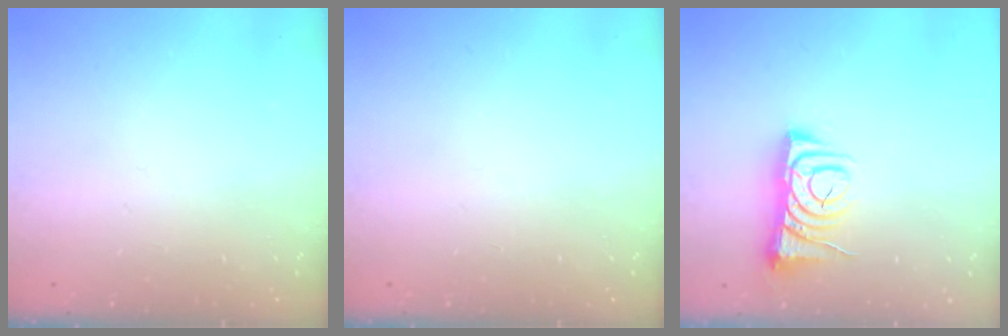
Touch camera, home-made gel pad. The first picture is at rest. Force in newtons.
{"total": 0.0}
{"total": 7.1, "press": 7.1, "slide": 1.0}